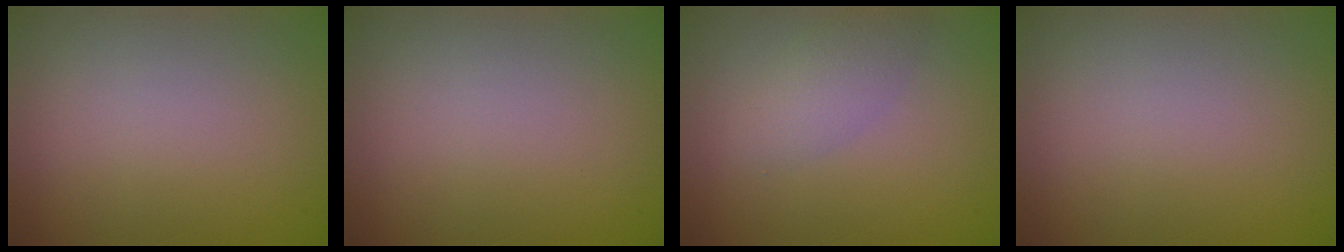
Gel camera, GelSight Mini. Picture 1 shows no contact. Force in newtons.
{"total": 0.0}
{"total": 2.3, "press": 2.3, "slide": 0.0}
{"total": 0.0}